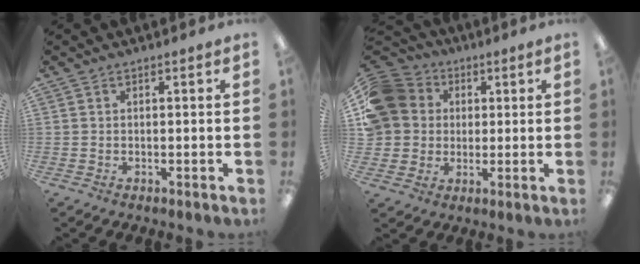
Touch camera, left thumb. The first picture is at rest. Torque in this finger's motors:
{"motor_torque": [0.54, 2.11, -0.01, 0.31, 0.09]}